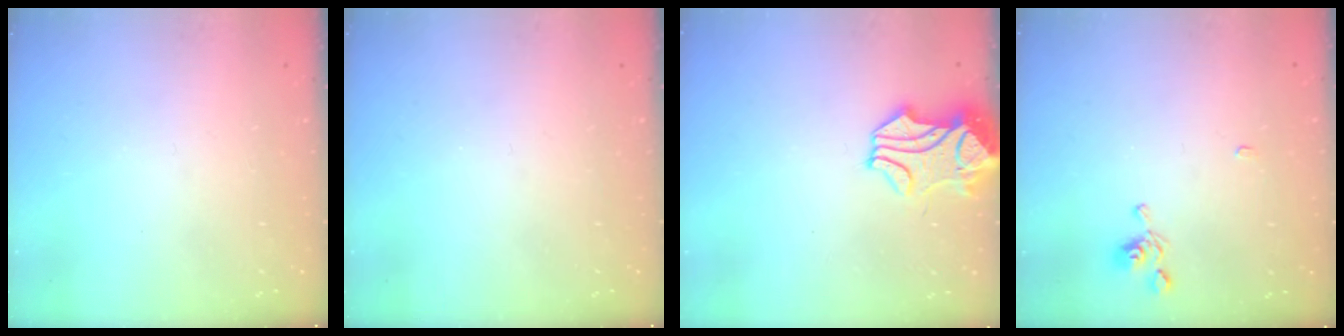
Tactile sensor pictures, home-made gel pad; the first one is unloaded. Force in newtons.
{"total": 0.0}
{"total": 2.3, "press": 1.8, "slide": 1.4}
{"total": 2.2, "press": 2.2, "slide": 0.2}